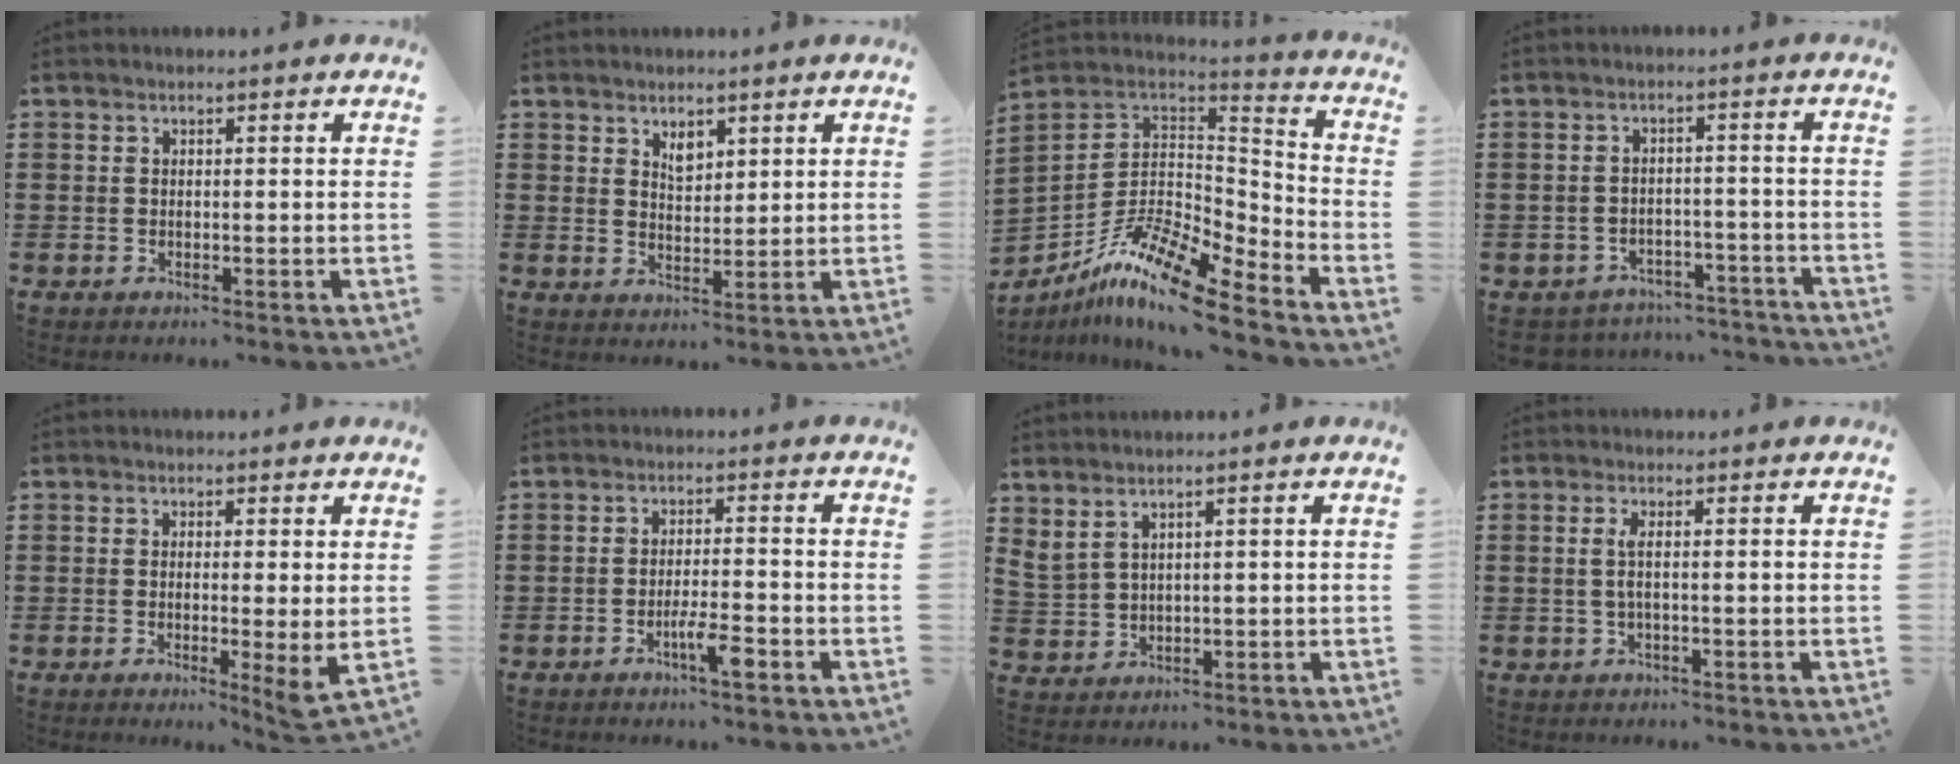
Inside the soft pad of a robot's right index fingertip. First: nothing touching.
{"total": 2.7, "force": [1.9, 1.5, 1.3], "torque": [-0.022, 0.000, 0.034]}
{"total": 13.1, "force": [-9.6, 2.7, 8.5], "torque": [-0.171, 0.013, -0.188]}
{"total": 3.4, "force": [-3.4, 0.6, 0.2], "torque": [-0.011, 0.002, -0.072]}
{"total": 3.2, "force": [-0.1, -0.2, 3.2], "torque": [-0.060, -0.014, 0.001]}
{"total": 4.5, "force": [-2.5, 0.6, 3.7], "torque": [-0.066, -0.001, -0.045]}
{"total": 2.0, "force": [1.8, 0.5, 0.7], "torque": [-0.023, 0.004, 0.035]}
{"total": 2.1, "force": [-0.2, 0.0, 2.1], "torque": [-0.041, -0.002, -0.005]}